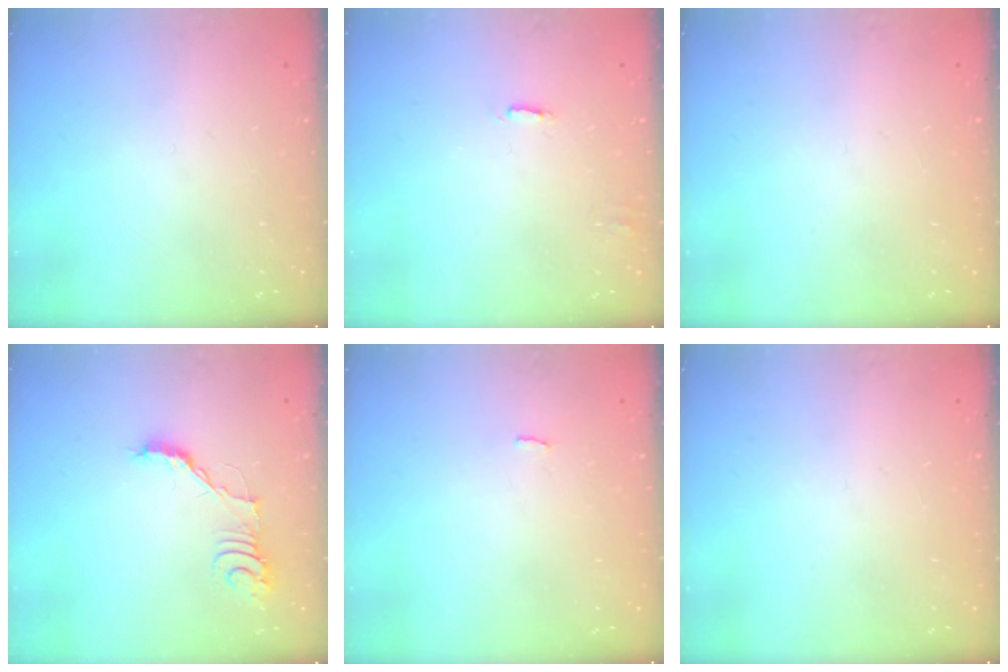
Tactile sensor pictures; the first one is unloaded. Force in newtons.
{"total": 2.0, "press": 2.0, "slide": 0.1}
{"total": 0.0}
{"total": 9.8, "press": 9.7, "slide": 0.7}
{"total": 2.3, "press": 2.3, "slide": 0.2}
{"total": 0.0}